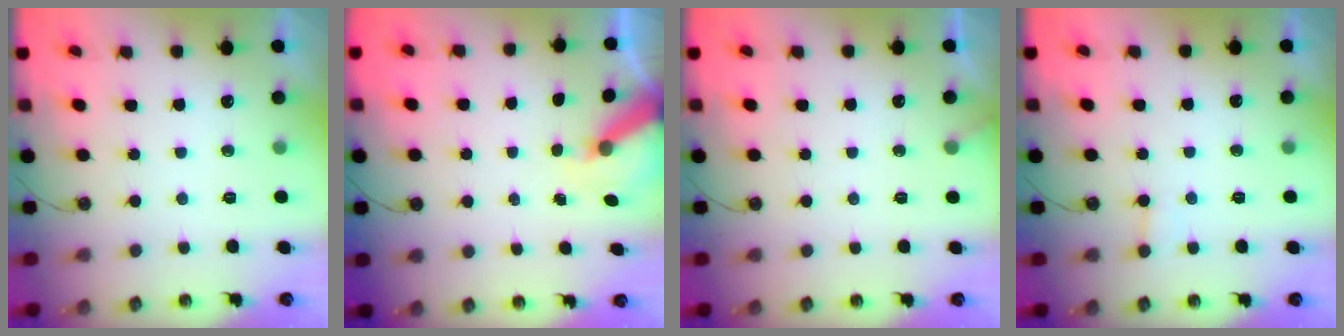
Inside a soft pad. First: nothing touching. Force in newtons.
{"total": 6.5, "press": 6.5, "slide": 0.4}
{"total": 2.6, "press": 2.6, "slide": 0.3}
{"total": 4.3, "press": 4.3, "slide": 0.5}